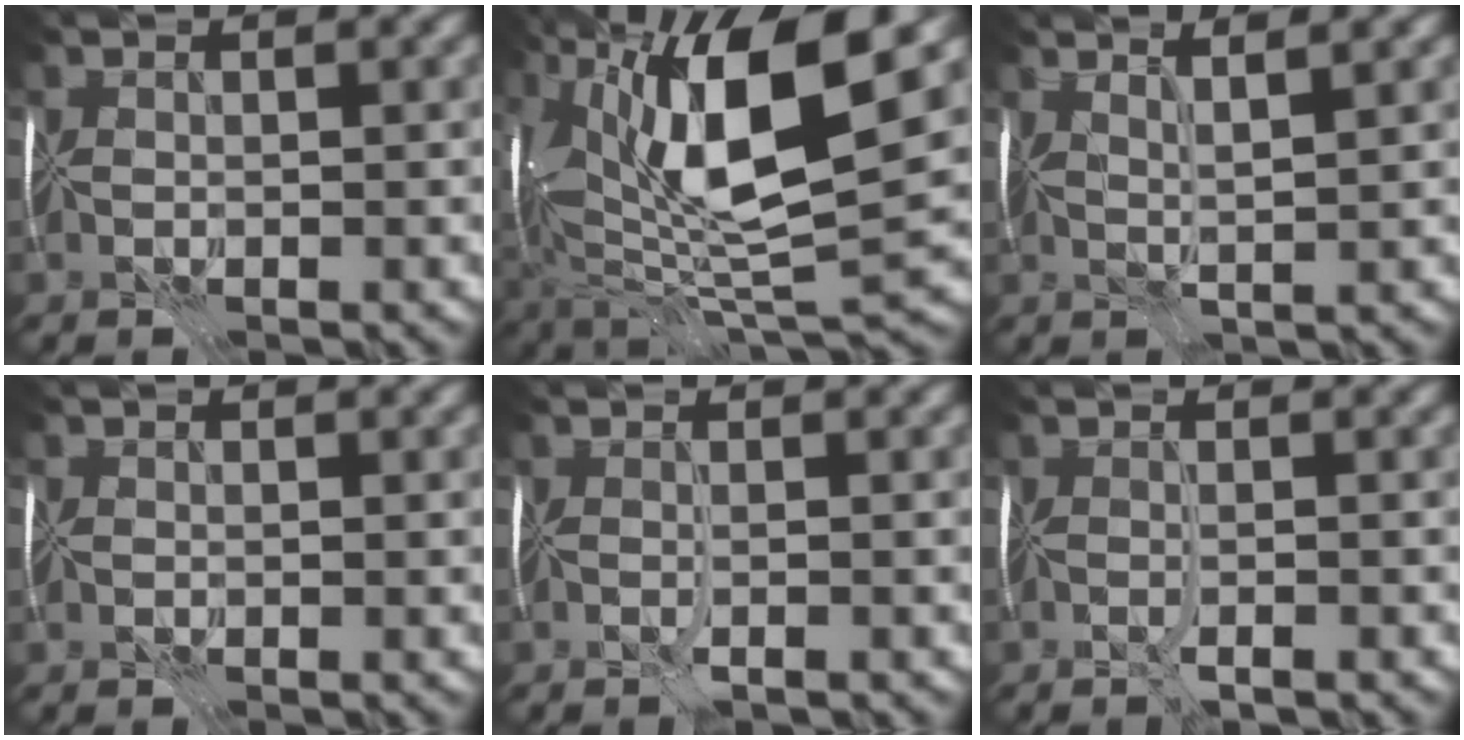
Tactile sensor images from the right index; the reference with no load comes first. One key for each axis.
{"total": 13.7, "fx": 4.2, "fy": 4.1, "fz": 12.4, "tx": -0.234, "ty": 0.006, "tz": 0.075}
{"total": 2.0, "fx": 1.4, "fy": -0.5, "fz": 1.4, "tx": -0.019, "ty": 0.002, "tz": 0.019}
{"total": 1.0, "fx": -0.2, "fy": 0.9, "fz": 0.3, "tx": 0.006, "ty": 0.006, "tz": -0.005}
{"total": 0.9, "fx": -0.7, "fy": -0.4, "fz": 0.4, "tx": -0.008, "ty": -0.005, "tz": -0.013}
{"total": 1.2, "fx": -1.0, "fy": -0.4, "fz": 0.6, "tx": -0.012, "ty": -0.005, "tz": -0.021}